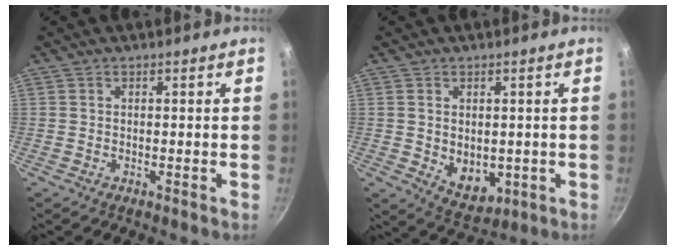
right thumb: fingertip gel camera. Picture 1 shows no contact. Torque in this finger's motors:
{"motor_torque": [-0.25, 0.54, 0.37, 0.56, -0.03]}